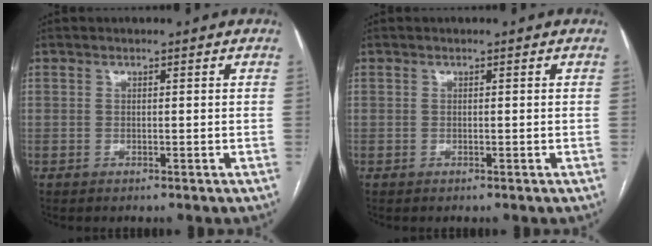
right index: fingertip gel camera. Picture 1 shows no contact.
{"total": 0.0}